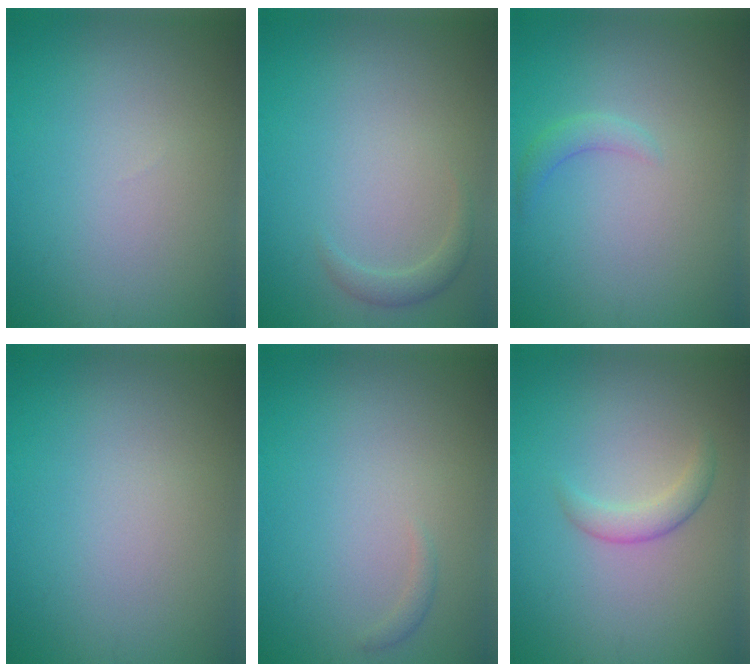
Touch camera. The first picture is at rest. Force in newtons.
{"total": 1.2, "press": 1.2, "slide": 0.1}
{"total": 1.4, "press": 1.4, "slide": 0.1}
{"total": 0.0}
{"total": 0.6, "press": 0.6, "slide": 0.0}
{"total": 1.9, "press": 1.9, "slide": 0.1}